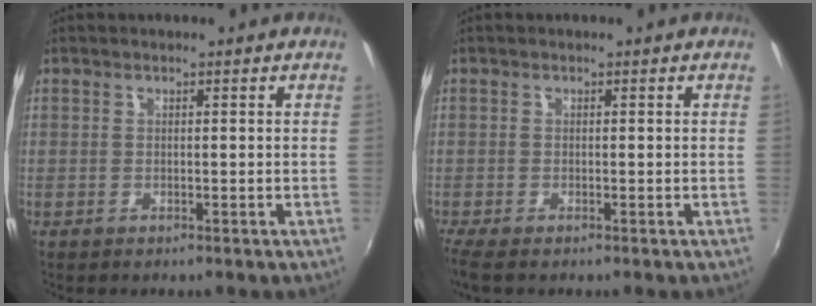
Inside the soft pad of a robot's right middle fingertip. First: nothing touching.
{"total": 2.1, "force": [-1.5, 0.2, 1.4], "torque": [-0.033, -0.010, -0.031]}